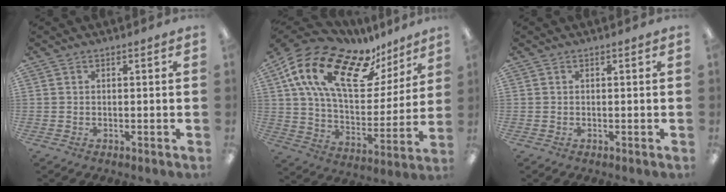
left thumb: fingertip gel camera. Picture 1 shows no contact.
{"total": 22.4, "force": [12.8, 10.9, 14.9], "torque": [-0.273, -0.055, 0.226]}
{"total": 0.0}